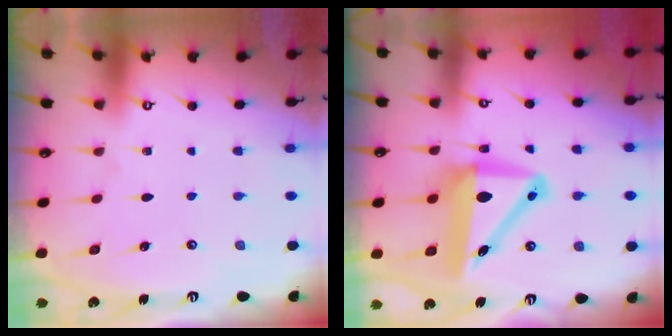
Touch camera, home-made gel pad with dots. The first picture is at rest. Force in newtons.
{"total": 10.8, "press": 10.2, "slide": 3.6}